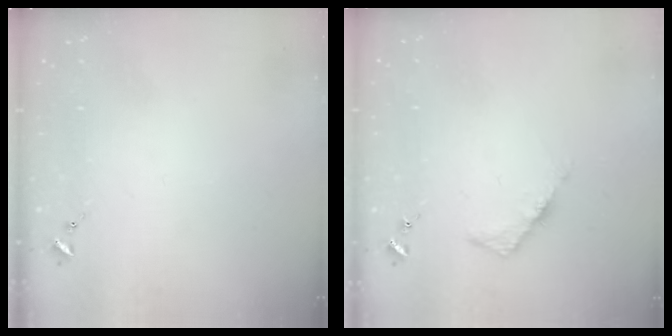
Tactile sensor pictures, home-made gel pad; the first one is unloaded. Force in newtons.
{"total": 4.5, "press": 4.5, "slide": 0.4}